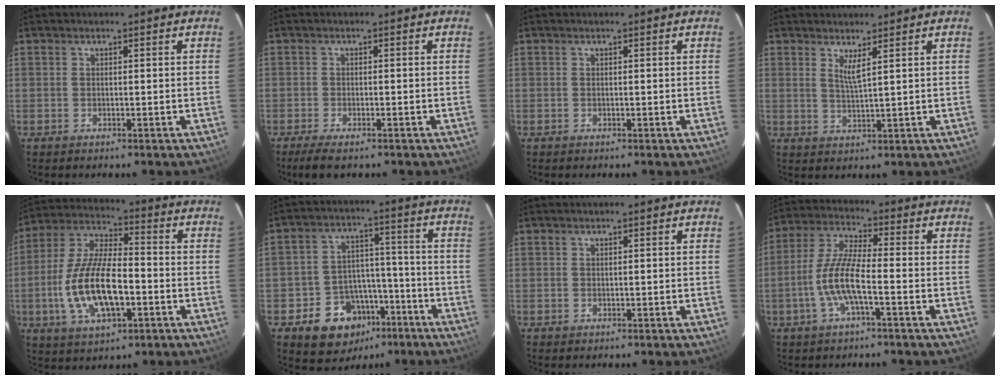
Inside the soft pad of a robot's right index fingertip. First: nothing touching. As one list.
[{"total": 4.4, "force": [-3.3, 1.2, 2.7], "torque": [-0.064, -0.015, -0.058]}, {"total": 0.0}, {"total": 2.7, "force": [1.7, -0.3, 2.2], "torque": [-0.042, -0.011, 0.027]}, {"total": 16.3, "force": [-4.1, 6.8, 14.2], "torque": [-0.300, -0.005, -0.072]}, {"total": 13.0, "force": [-7.1, 9.9, 4.5], "torque": [-0.094, 0.043, -0.086]}, {"total": 0.0}, {"total": 9.0, "force": [-3.0, 1.6, 8.4], "torque": [-0.182, 0.001, -0.058]}]